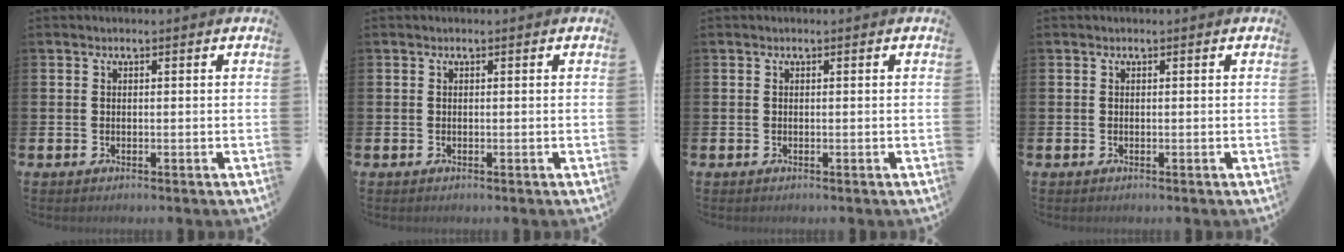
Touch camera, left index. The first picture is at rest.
{"total": 0.0}
{"total": 0.0}
{"total": 0.0}